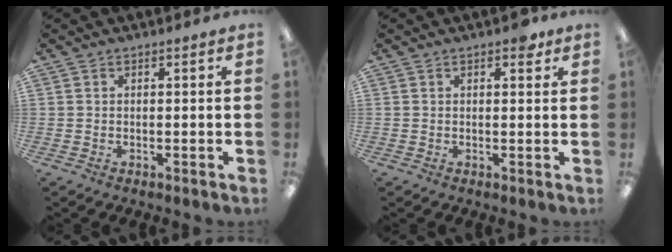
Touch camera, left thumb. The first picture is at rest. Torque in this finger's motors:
{"motor_torque": [0.29, 0.05, 0.38, -0.41, 0.05]}